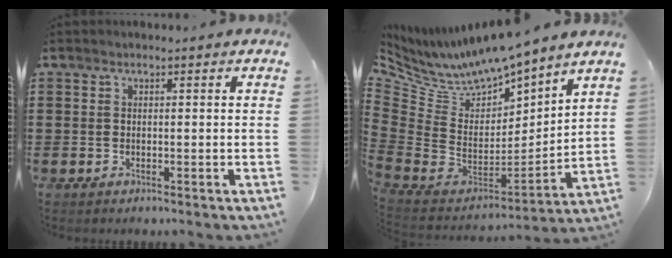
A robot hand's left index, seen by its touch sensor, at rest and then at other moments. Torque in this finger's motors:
{"motor_torque": [1.07, -1.07, 0.44, 0.08]}